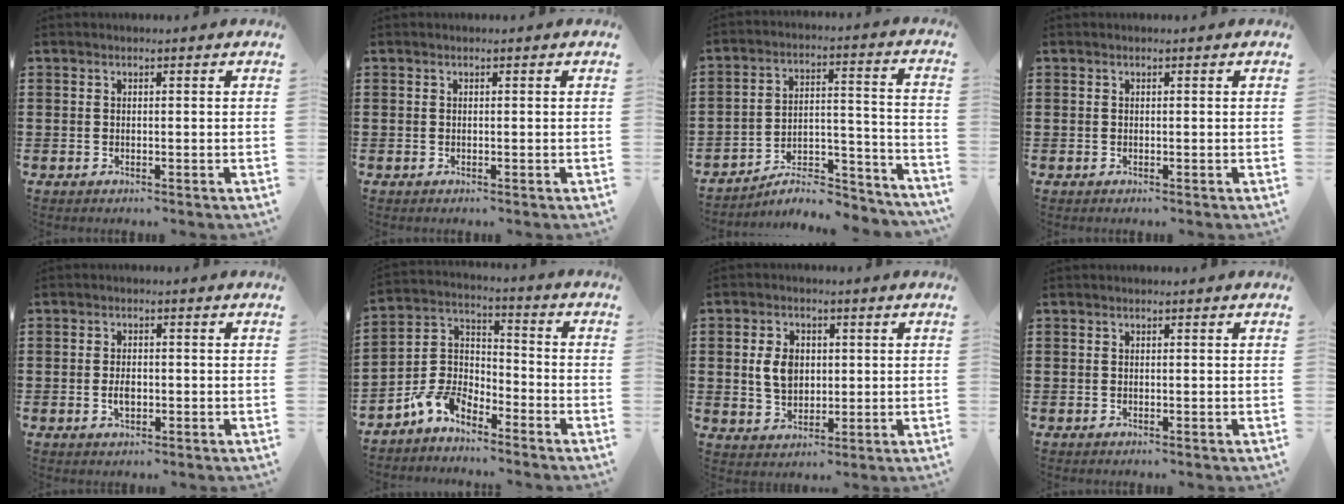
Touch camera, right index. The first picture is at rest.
{"total": 0.0}
{"total": 7.4, "force": [-6.5, 1.9, 2.9], "torque": [-0.038, 0.015, -0.122]}
{"total": 0.0}
{"total": 2.3, "force": [-0.4, 1.3, 1.9], "torque": [-0.035, 0.003, -0.008]}
{"total": 6.4, "force": [-5.0, 3.4, 2.1], "torque": [-0.070, 0.009, -0.108]}
{"total": 5.7, "force": [0.6, 4.1, 3.9], "torque": [-0.101, 0.008, 0.005]}
{"total": 0.0}